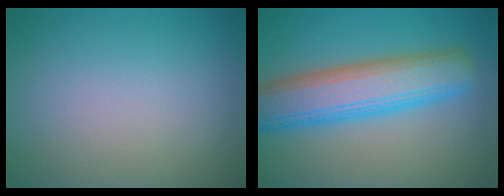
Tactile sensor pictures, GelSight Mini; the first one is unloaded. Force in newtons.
{"total": 8.0, "press": 8.0, "slide": 0.4}